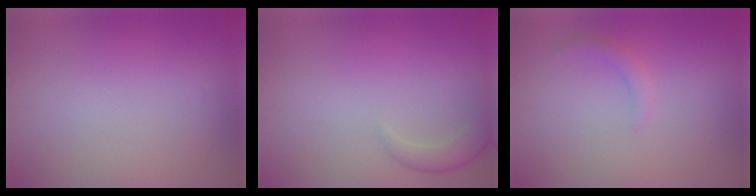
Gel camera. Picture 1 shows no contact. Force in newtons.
{"total": 2.0, "press": 2.0, "slide": 0.1}
{"total": 1.1, "press": 1.1, "slide": 0.1}